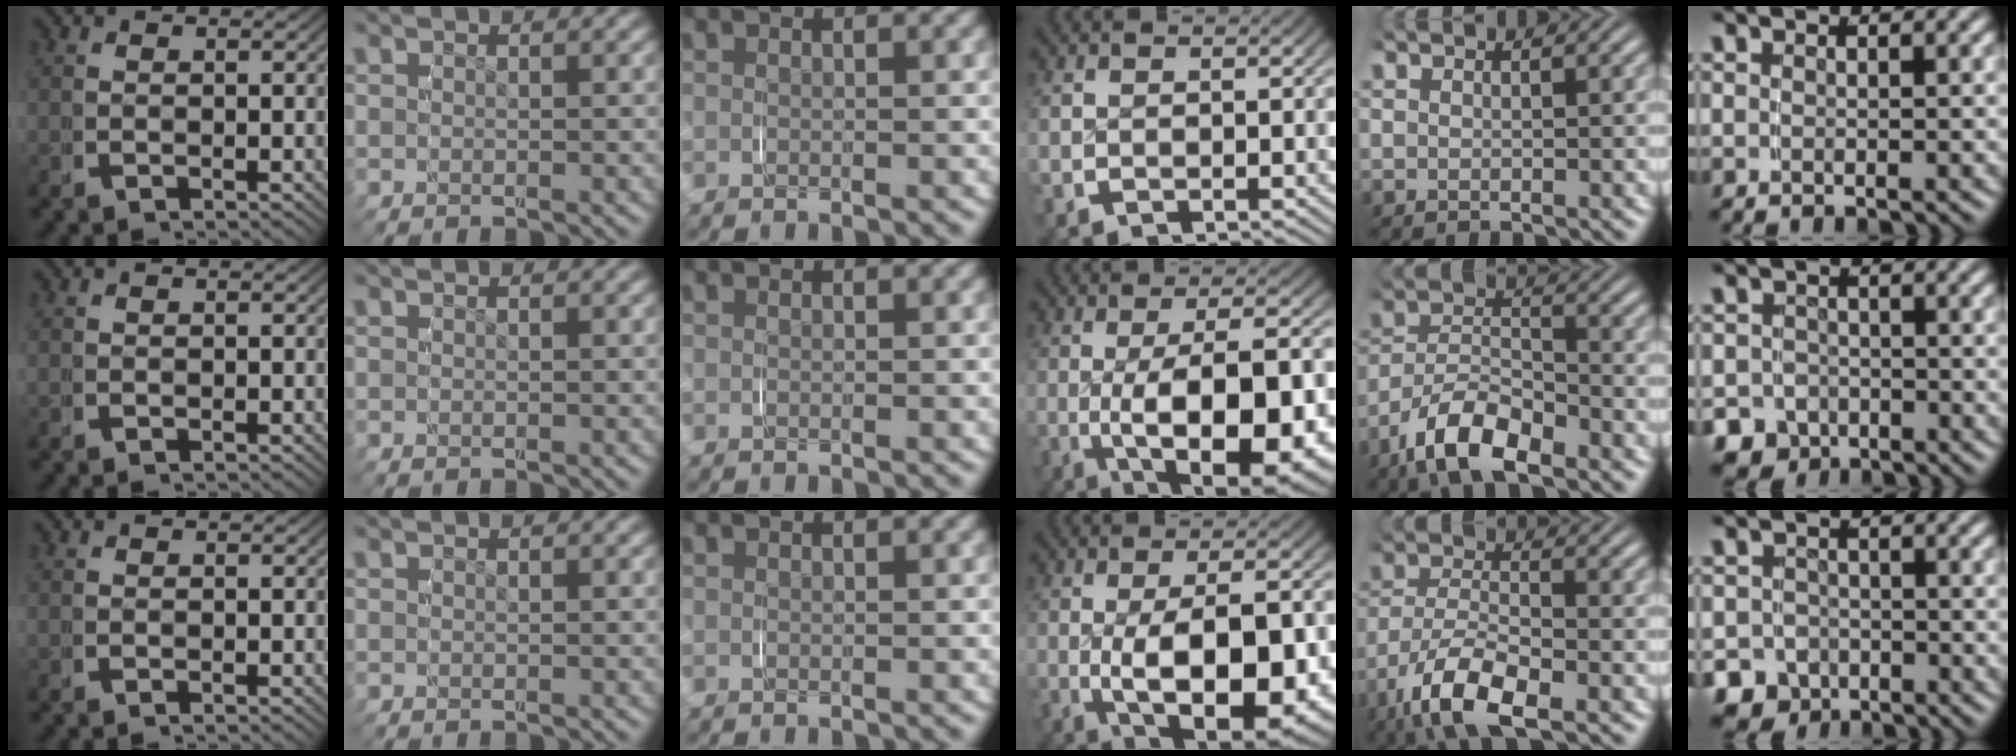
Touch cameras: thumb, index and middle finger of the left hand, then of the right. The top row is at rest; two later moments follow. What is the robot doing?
{"motion": "grasp_and_lifting", "object": "paper plate"}